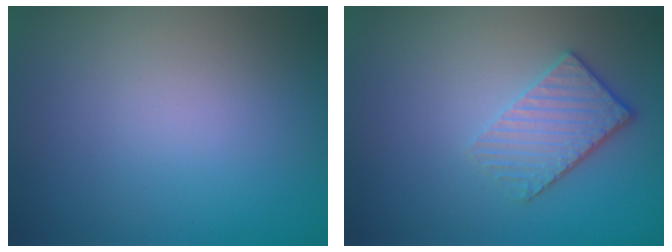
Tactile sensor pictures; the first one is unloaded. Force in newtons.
{"total": 3.3, "press": 2.8, "slide": 1.7}